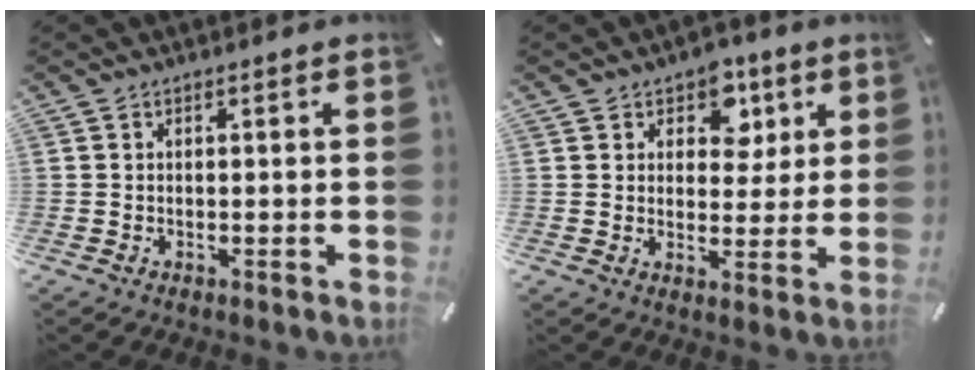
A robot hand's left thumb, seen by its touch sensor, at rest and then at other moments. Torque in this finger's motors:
{"motor_torque": [1.09, 1.02, 0.59, -0.67, 0.06]}